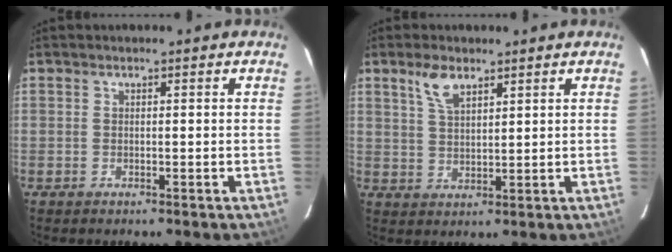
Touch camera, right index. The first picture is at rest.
{"total": 5.0, "force": [3.2, 2.1, 3.1], "torque": [-0.061, 0.006, 0.066]}